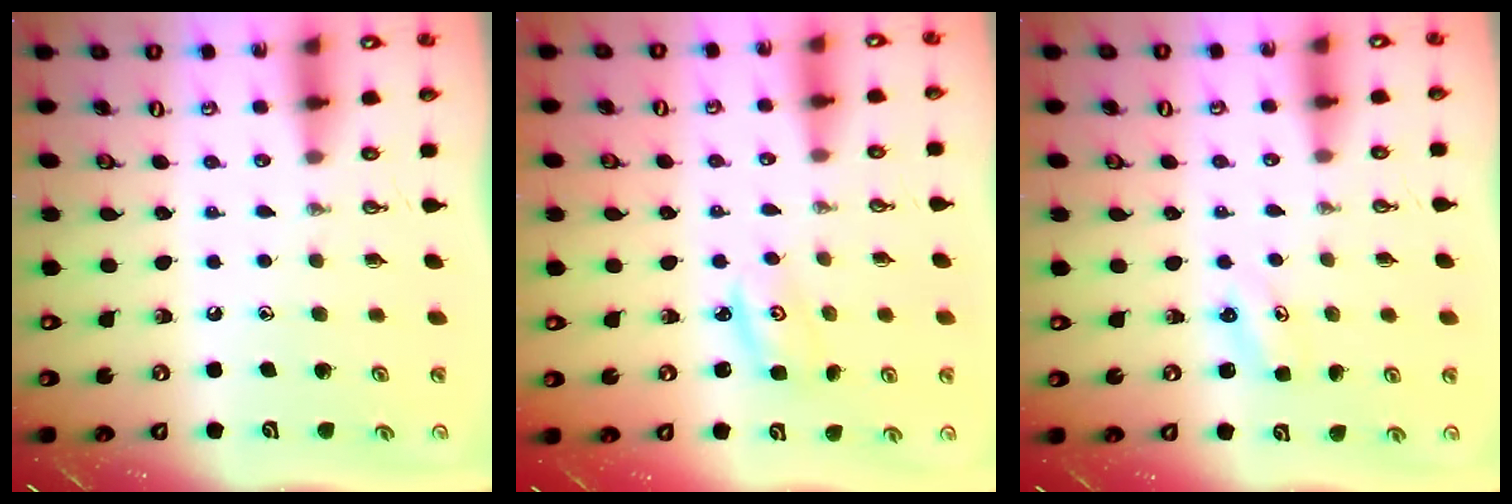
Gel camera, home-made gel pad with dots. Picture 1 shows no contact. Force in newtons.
{"total": 2.2, "press": 2.2, "slide": 0.2}
{"total": 2.5, "press": 2.5, "slide": 0.3}